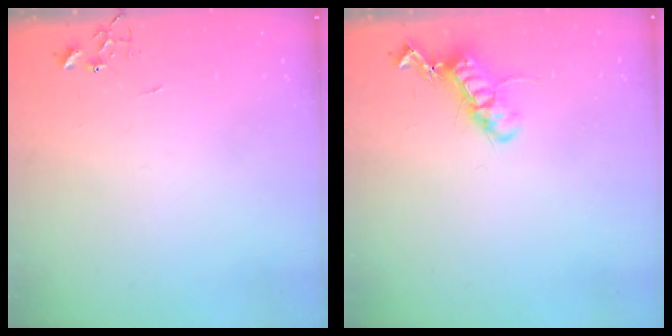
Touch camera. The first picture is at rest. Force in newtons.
{"total": 13.3, "press": 13.3, "slide": 0.3}